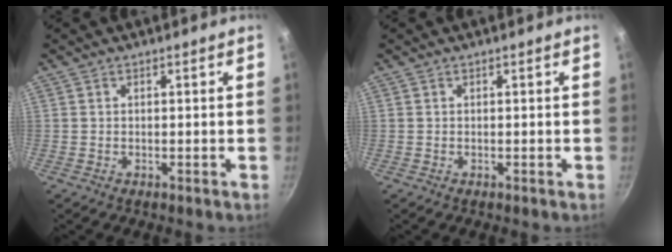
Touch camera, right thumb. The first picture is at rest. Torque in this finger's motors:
{"motor_torque": [0.00, 0.00, 0.00, 0.00, 0.00]}